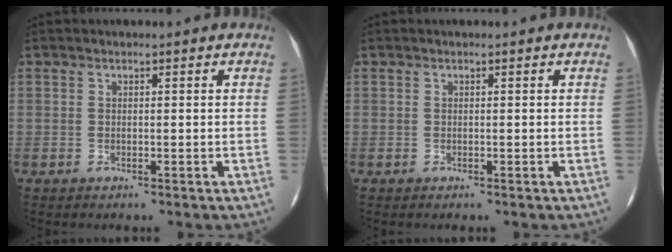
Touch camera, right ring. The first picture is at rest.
{"total": 0.0}